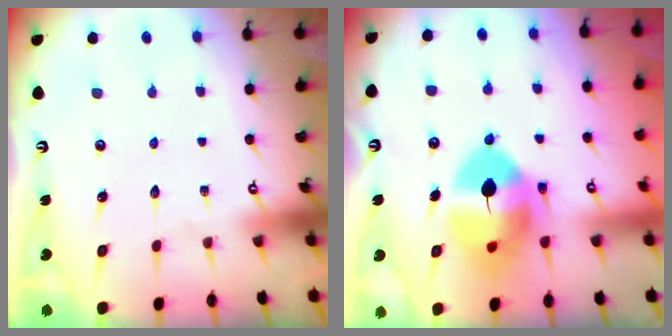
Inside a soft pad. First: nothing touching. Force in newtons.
{"total": 13.1, "press": 12.9, "slide": 1.9}